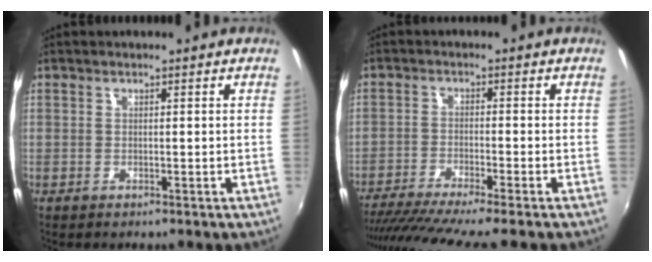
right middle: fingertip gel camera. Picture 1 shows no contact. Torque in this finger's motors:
{"motor_torque": [1.08, -1.06, 0.62, 0.18]}